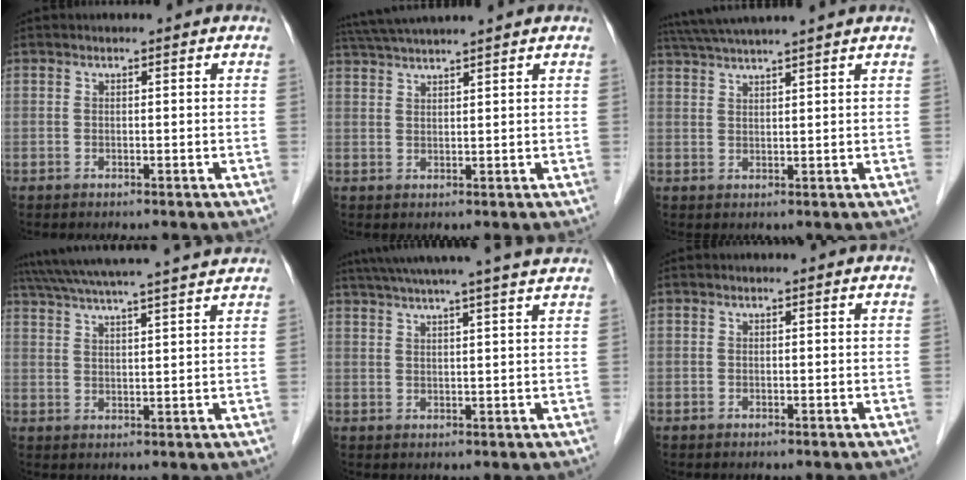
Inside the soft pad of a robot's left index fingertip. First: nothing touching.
{"total": 7.7, "force": [6.8, -1.3, 3.3], "torque": [-0.059, 0.032, 0.114]}
{"total": 10.0, "force": [8.8, -1.2, 4.6], "torque": [-0.082, 0.033, 0.134]}
{"total": 18.5, "force": [16.6, -0.5, 8.0], "torque": [-0.147, 0.018, 0.233]}
{"total": 16.8, "force": [14.7, -1.2, 8.0], "torque": [-0.139, 0.010, 0.195]}
{"total": 0.0}